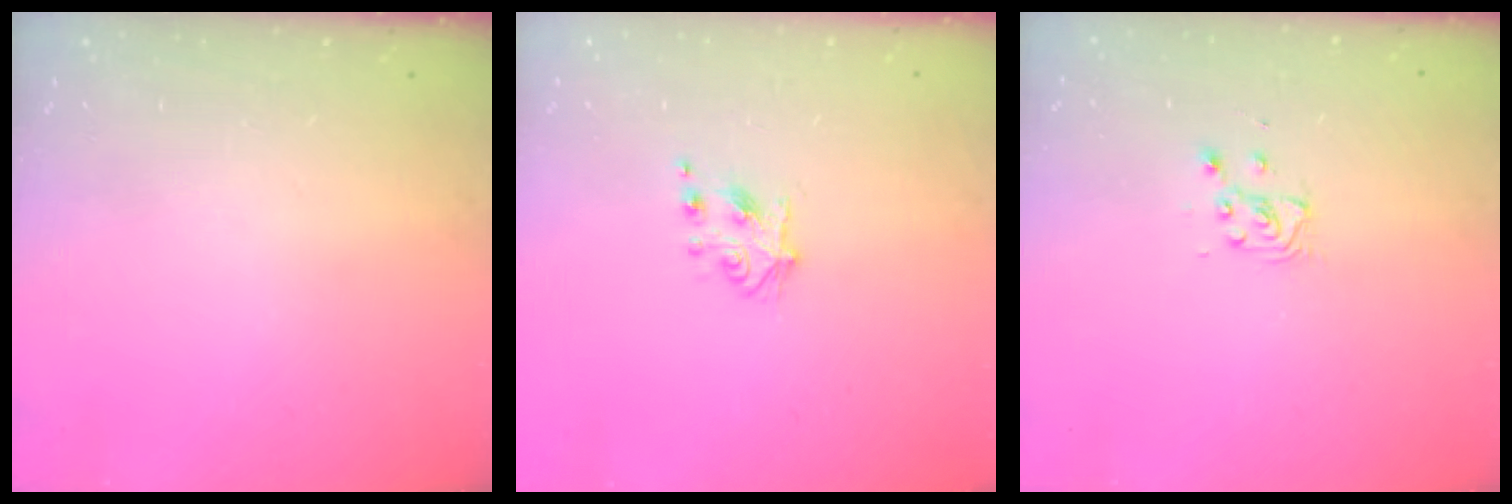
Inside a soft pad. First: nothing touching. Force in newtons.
{"total": 5.3, "press": 5.2, "slide": 0.8}
{"total": 3.2, "press": 3.2, "slide": 0.4}